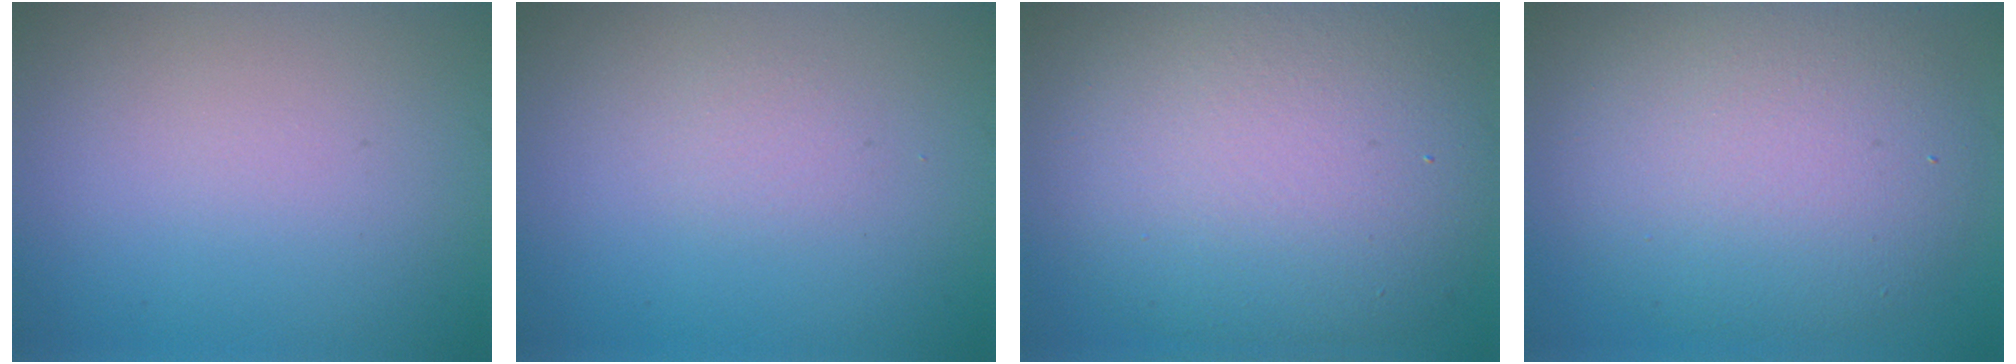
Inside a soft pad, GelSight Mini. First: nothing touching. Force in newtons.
{"total": 0.9, "press": 0.9, "slide": 0.0}
{"total": 12.0, "press": 12.0, "slide": 0.6}
{"total": 9.3, "press": 9.3, "slide": 0.7}